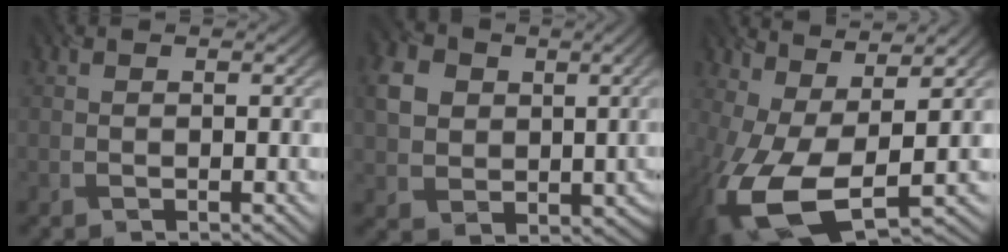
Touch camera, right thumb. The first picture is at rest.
{"total": 6.4, "force": [1.3, 5.6, 2.8], "torque": [-0.083, -0.002, 0.027]}
{"total": 14.0, "force": [-2.6, 6.1, 12.3], "torque": [-0.293, -0.030, -0.025]}